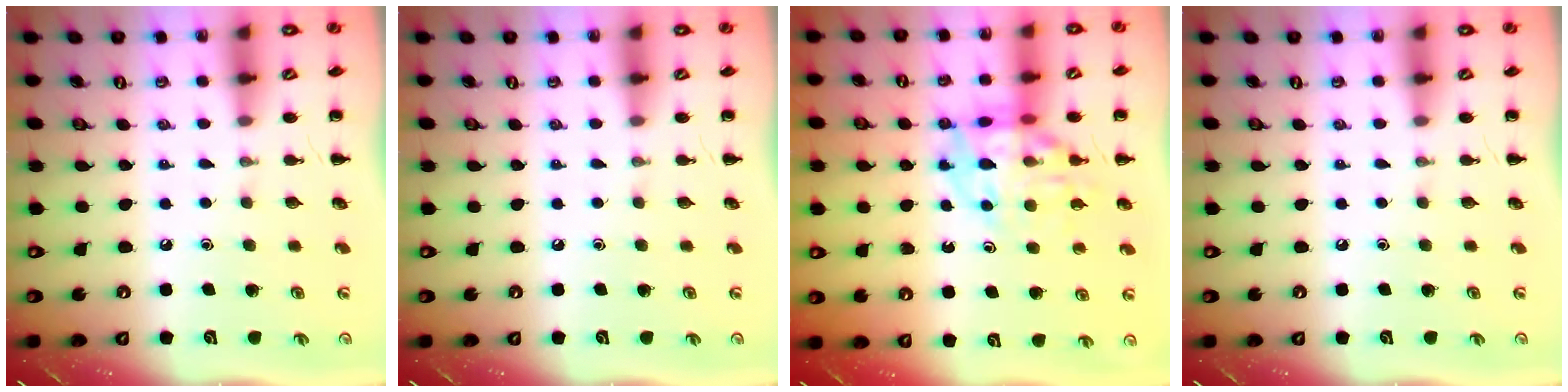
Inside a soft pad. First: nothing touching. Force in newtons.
{"total": 0.0}
{"total": 14.1, "press": 13.8, "slide": 2.6}
{"total": 0.0}